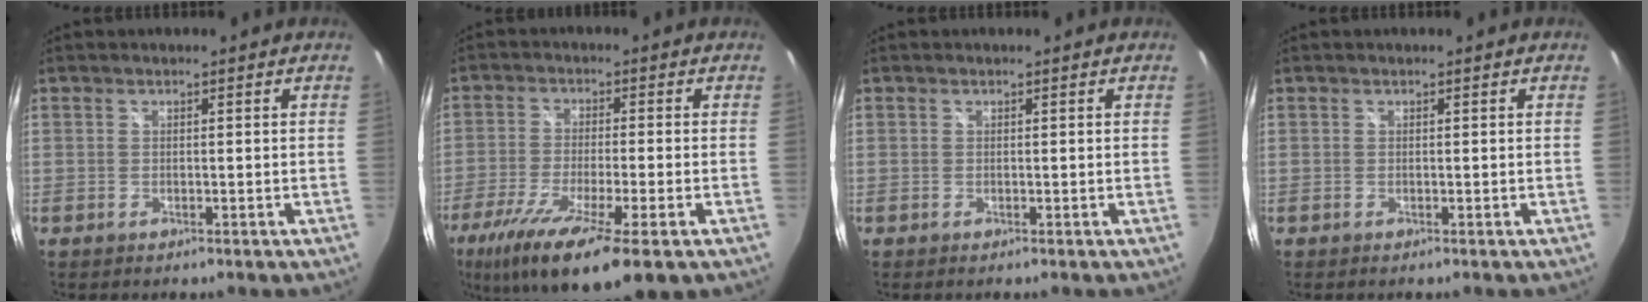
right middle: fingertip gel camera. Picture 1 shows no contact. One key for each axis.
{"total": 15.8, "fx": -9.1, "fy": 2.8, "fz": 12.7, "tx": -0.245, "ty": -0.060, "tz": -0.158}
{"total": 0.0}
{"total": 0.0}